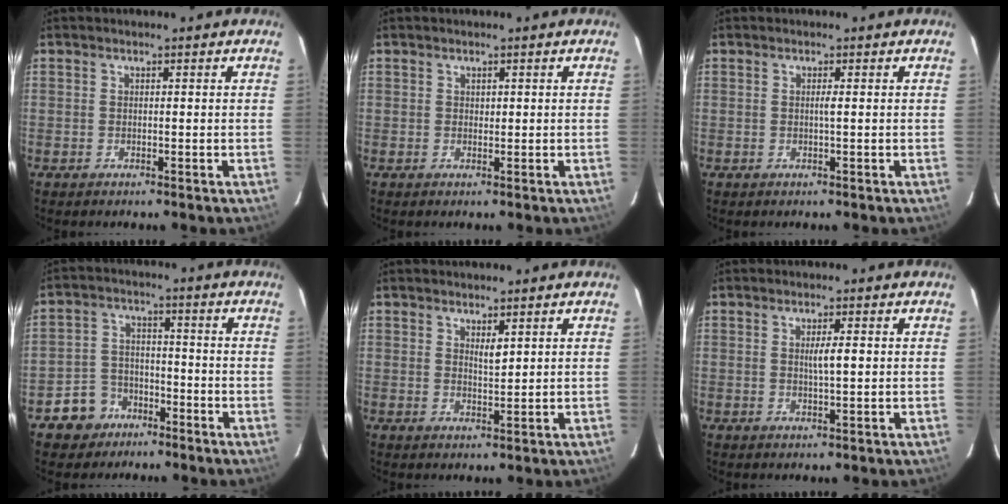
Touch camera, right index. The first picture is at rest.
{"total": 0.6, "force": [0.2, 0.4, 0.3], "torque": [-0.003, -0.001, 0.003]}
{"total": 0.8, "force": [0.0, -0.2, 0.7], "torque": [-0.013, -0.001, -0.002]}
{"total": 6.6, "force": [-4.1, 5.2, 0.9], "torque": [-0.014, 0.014, -0.067]}
{"total": 1.9, "force": [1.0, 0.4, 1.5], "torque": [-0.029, -0.004, 0.021]}
{"total": 2.7, "force": [0.4, 0.1, 2.6], "torque": [-0.047, 0.000, 0.005]}